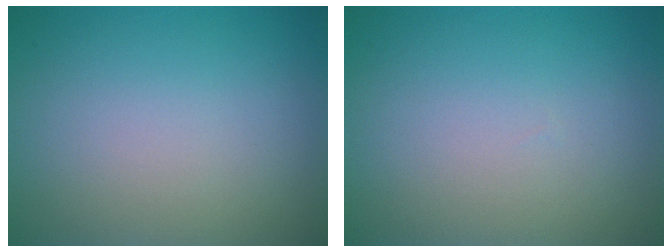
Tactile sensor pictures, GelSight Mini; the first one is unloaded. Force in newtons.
{"total": 0.0}